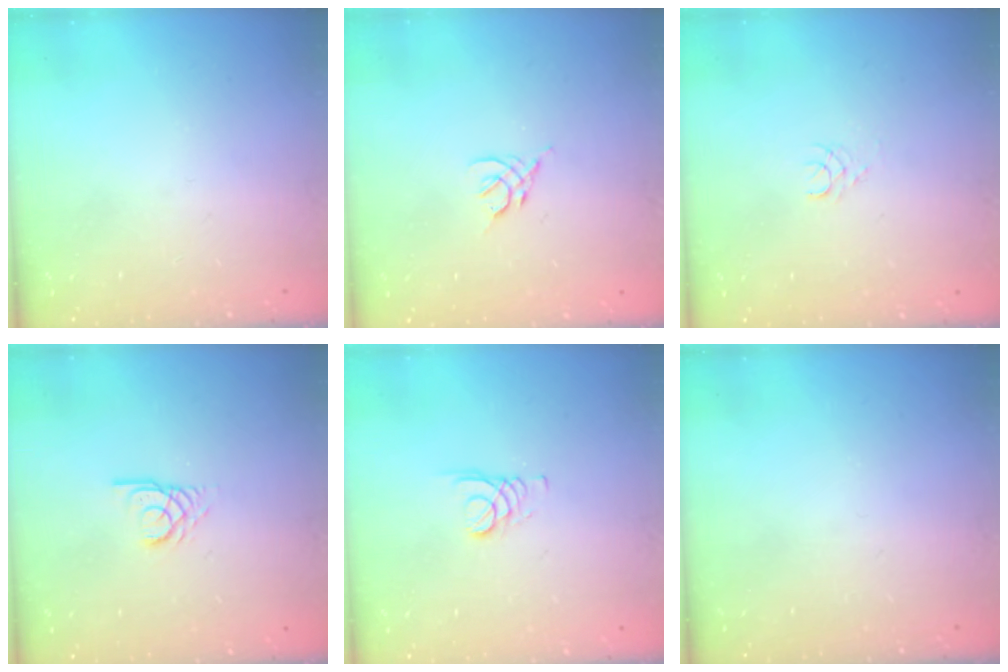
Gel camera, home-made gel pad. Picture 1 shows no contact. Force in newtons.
{"total": 2.5, "press": 2.4, "slide": 0.7}
{"total": 2.4, "press": 2.4, "slide": 0.3}
{"total": 2.9, "press": 2.9, "slide": 0.1}
{"total": 1.6, "press": 1.6, "slide": 0.2}
{"total": 0.0}